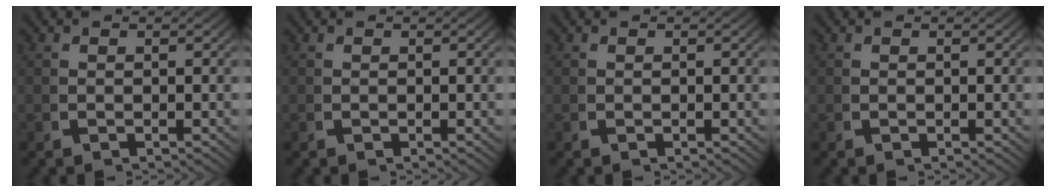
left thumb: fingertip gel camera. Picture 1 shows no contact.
{"total": 0.0}
{"total": 0.0}
{"total": 0.0}